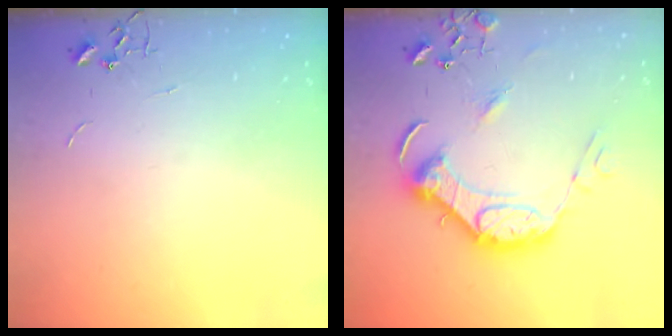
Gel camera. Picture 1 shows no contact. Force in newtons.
{"total": 18.1, "press": 18.0, "slide": 1.8}